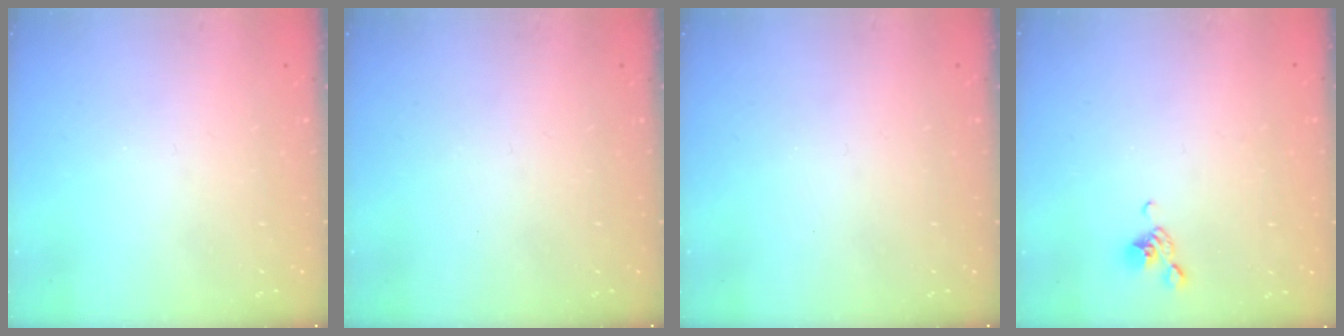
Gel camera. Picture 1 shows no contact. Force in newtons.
{"total": 0.0}
{"total": 0.0}
{"total": 6.5, "press": 6.4, "slide": 0.5}